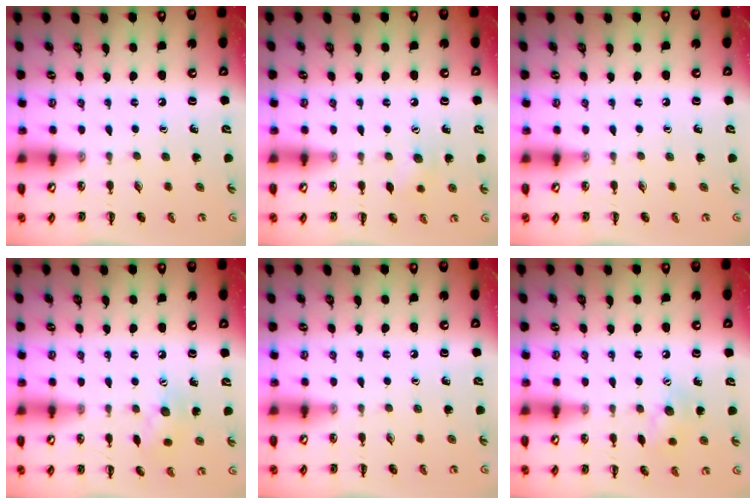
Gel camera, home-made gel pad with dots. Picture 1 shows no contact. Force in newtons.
{"total": 7.0, "press": 6.9, "slide": 1.5}
{"total": 0.0}
{"total": 7.4, "press": 7.3, "slide": 1.3}
{"total": 0.0}
{"total": 8.3, "press": 8.2, "slide": 1.2}